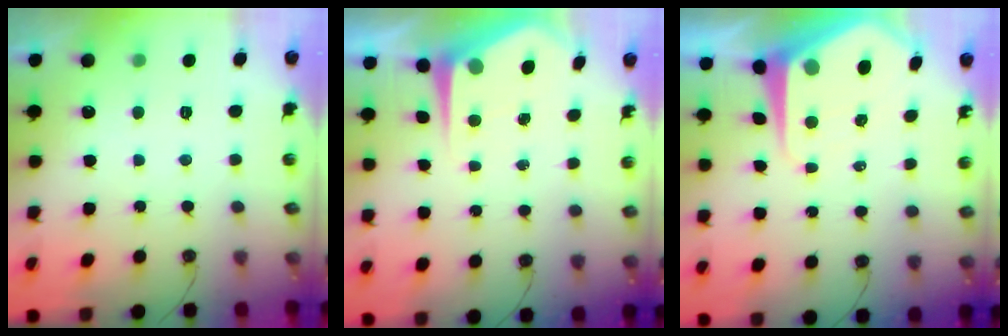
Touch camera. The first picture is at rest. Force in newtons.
{"total": 6.6, "press": 6.6, "slide": 0.5}
{"total": 10.1, "press": 10.0, "slide": 1.0}